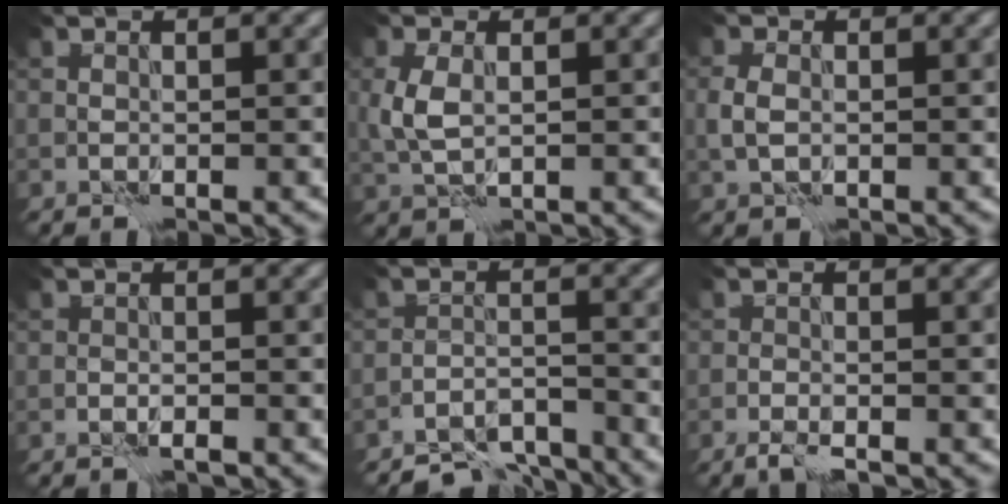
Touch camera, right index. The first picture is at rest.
{"total": 2.7, "force": [0.4, 1.6, 2.2], "torque": [-0.055, 0.001, 0.010]}
{"total": 1.7, "force": [0.0, 1.3, 1.2], "torque": [-0.030, -0.001, -0.002]}
{"total": 0.8, "force": [-0.7, 0.1, 0.4], "torque": [-0.007, 0.000, -0.014]}
{"total": 5.4, "force": [-5.2, 1.0, 1.0], "torque": [-0.009, -0.006, -0.091]}
{"total": 1.4, "force": [-1.2, 0.0, 0.8], "torque": [-0.017, -0.005, -0.026]}